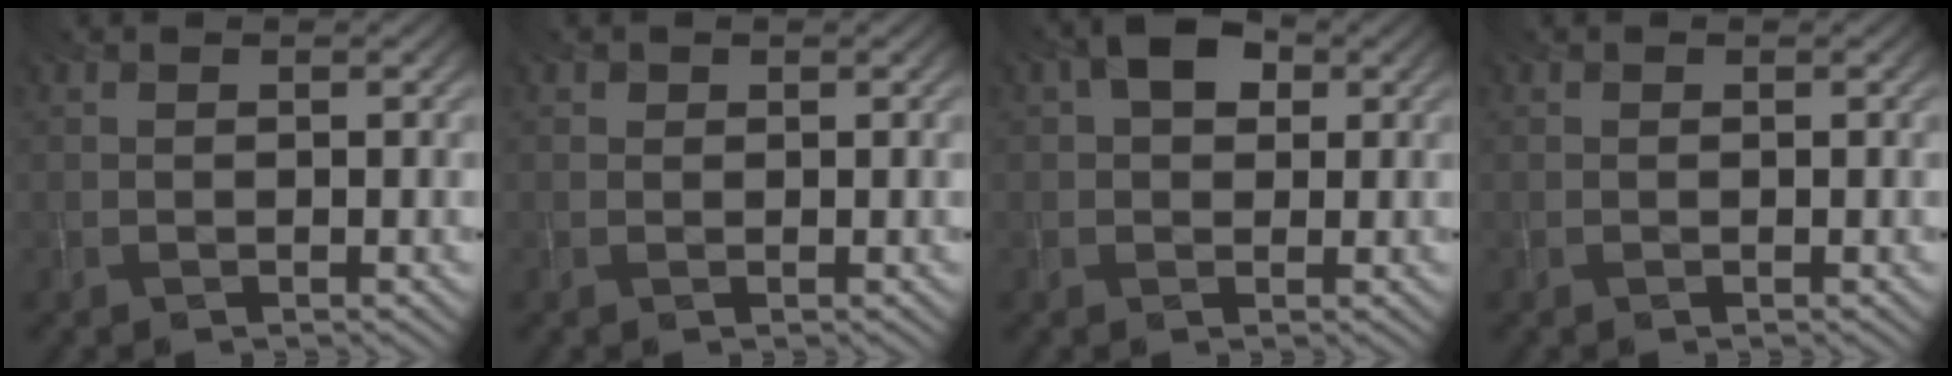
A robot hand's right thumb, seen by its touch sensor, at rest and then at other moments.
{"total": 0.8, "force": [0.4, 0.7, 0.1], "torque": [0.004, 0.004, 0.000]}
{"total": 4.2, "force": [1.5, 2.8, 2.8], "torque": [-0.048, 0.017, 0.007]}
{"total": 0.0}